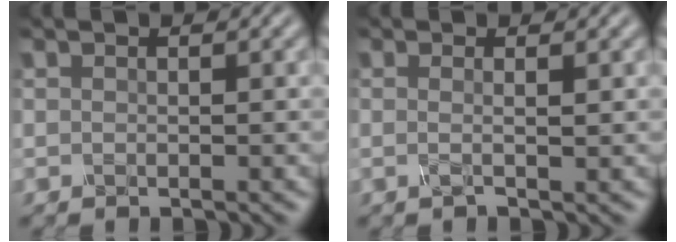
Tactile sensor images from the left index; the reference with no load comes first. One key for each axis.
{"total": 1.3, "fx": -0.1, "fy": 0.4, "fz": 1.3, "tx": -0.025, "ty": -0.002, "tz": -0.008}